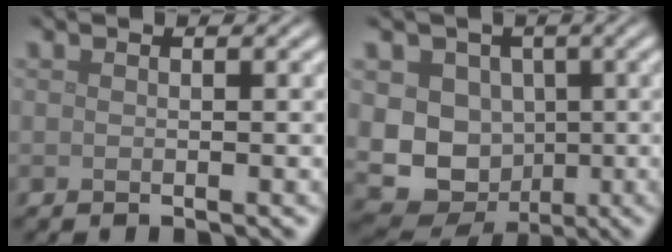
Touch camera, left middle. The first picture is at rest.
{"total": 10.2, "force": [-0.3, 9.0, 4.7], "torque": [-0.070, 0.011, -0.036]}